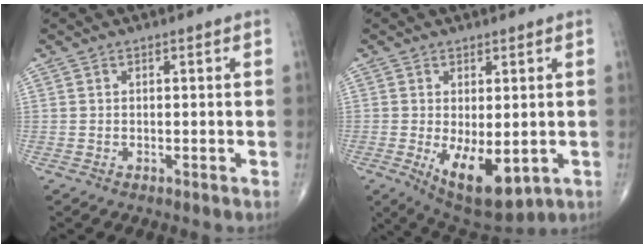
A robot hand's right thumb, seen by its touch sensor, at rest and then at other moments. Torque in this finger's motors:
{"motor_torque": [-0.30, 0.55, 0.63, 0.39, 0.10]}